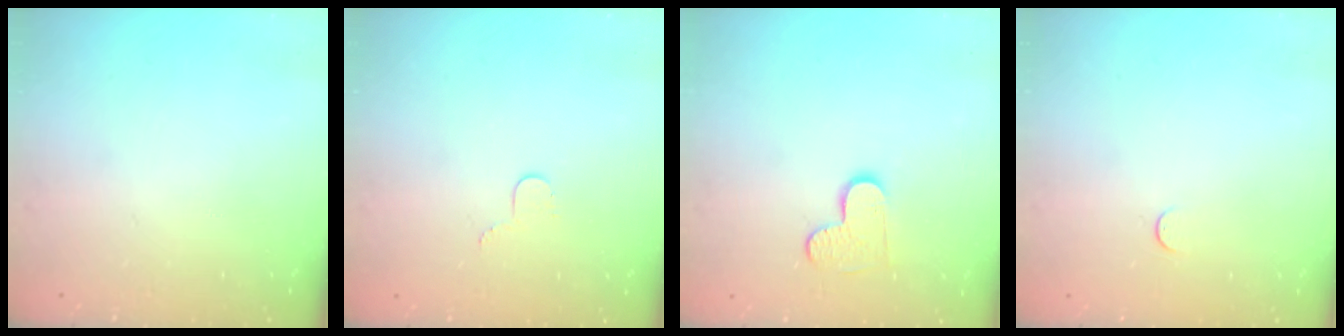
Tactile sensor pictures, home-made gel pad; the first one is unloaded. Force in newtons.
{"total": 3.4, "press": 3.4, "slide": 0.4}
{"total": 6.3, "press": 6.3, "slide": 0.1}
{"total": 3.5, "press": 3.5, "slide": 0.4}